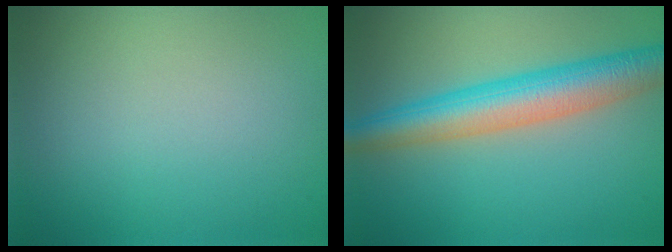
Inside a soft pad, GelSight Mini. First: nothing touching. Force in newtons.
{"total": 6.8, "press": 6.8, "slide": 0.1}